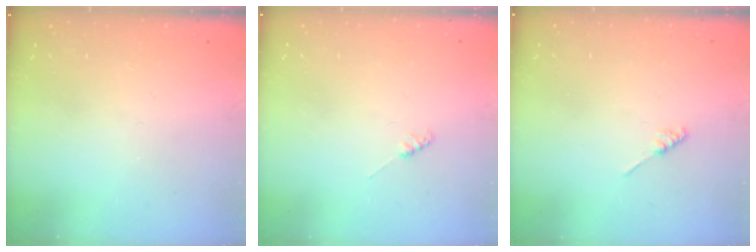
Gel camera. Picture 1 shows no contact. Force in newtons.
{"total": 2.3, "press": 2.3, "slide": 0.3}
{"total": 1.2, "press": 1.1, "slide": 0.3}